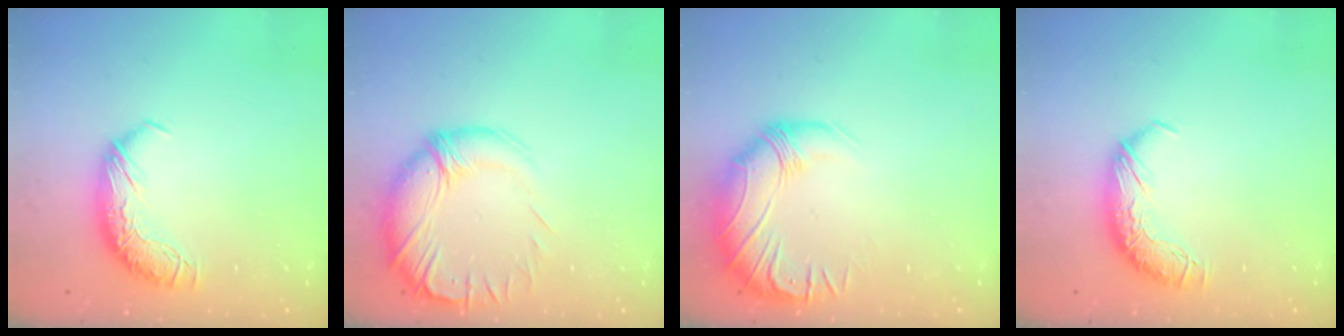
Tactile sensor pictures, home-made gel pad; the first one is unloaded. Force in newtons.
{"total": 4.9, "press": 3.0, "slide": 3.9}
{"total": 2.9, "press": 0.4, "slide": 2.9}
{"total": 0.0}